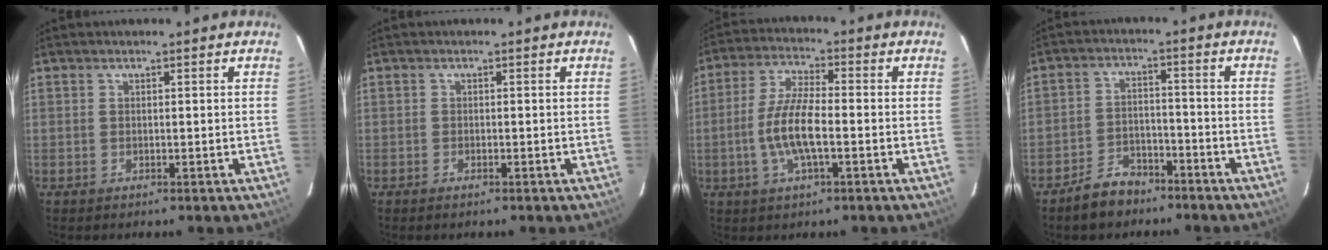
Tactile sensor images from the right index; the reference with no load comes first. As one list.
[{"total": 1.0, "force": [-0.8, 0.3, 0.5], "torque": [-0.013, -0.001, -0.017]}, {"total": 9.1, "force": [-2.3, 2.2, 8.5], "torque": [-0.174, 0.000, -0.046]}, {"total": 6.8, "force": [-5.3, 3.8, 1.8], "torque": [-0.055, 0.018, -0.081]}]